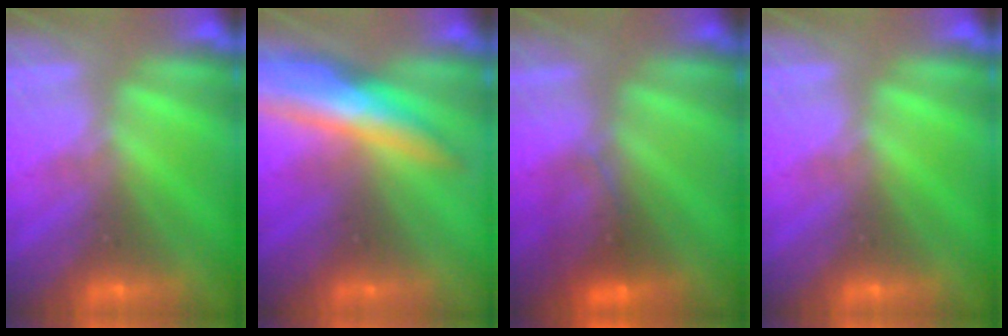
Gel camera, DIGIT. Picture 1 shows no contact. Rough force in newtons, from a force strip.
{"total": 9.3}
{"total": 4.4}
{"total": 0.0}